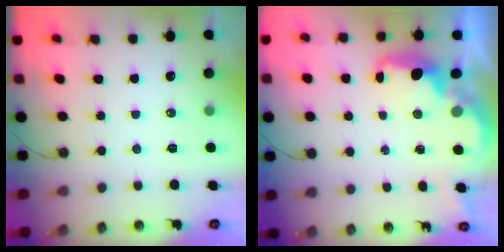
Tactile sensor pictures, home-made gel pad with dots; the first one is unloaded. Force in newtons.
{"total": 2.9, "press": 2.9, "slide": 0.5}